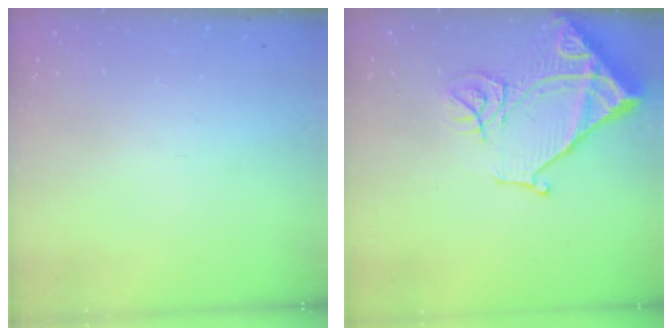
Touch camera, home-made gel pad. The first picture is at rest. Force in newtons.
{"total": 16.3, "press": 16.2, "slide": 1.9}